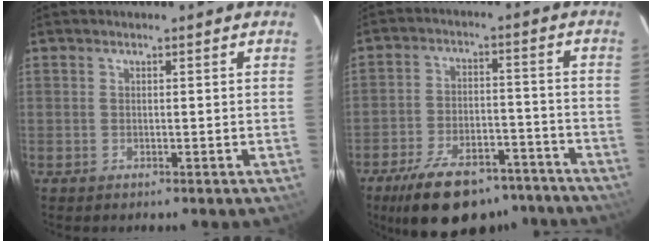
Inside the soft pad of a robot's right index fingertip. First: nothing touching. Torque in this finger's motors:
{"motor_torque": [1.44, -0.70, 0.56, 0.14]}